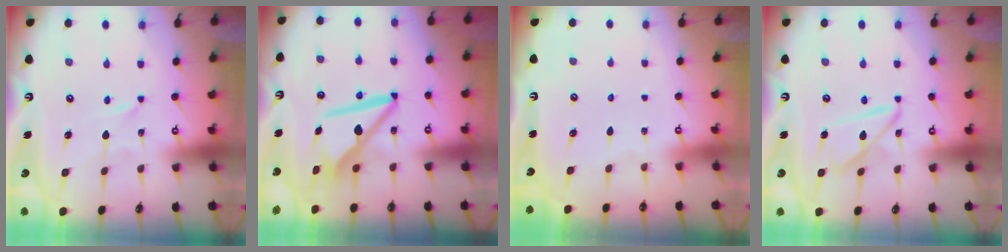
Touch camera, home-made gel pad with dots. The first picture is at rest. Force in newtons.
{"total": 10.1, "press": 10.1, "slide": 0.9}
{"total": 0.0}
{"total": 10.8, "press": 10.7, "slide": 0.9}